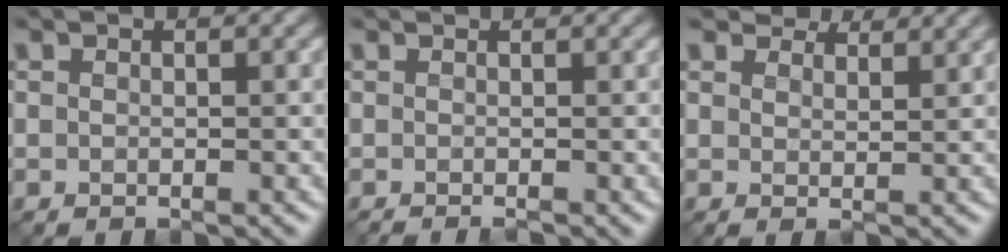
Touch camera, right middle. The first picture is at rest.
{"total": 1.4, "force": [-0.3, 0.4, 1.3], "torque": [-0.008, -0.006, -0.014]}
{"total": 4.4, "force": [4.0, 1.1, 1.3], "torque": [-0.032, 0.003, 0.049]}